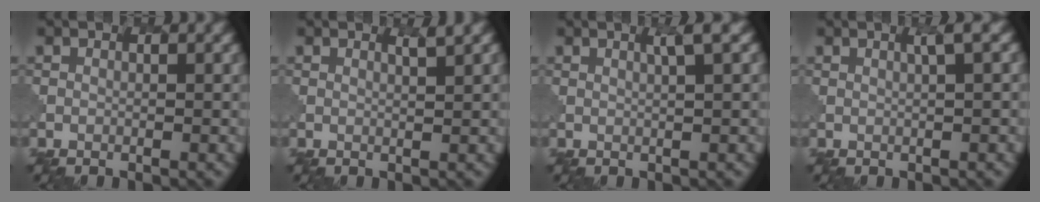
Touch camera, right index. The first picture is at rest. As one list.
[{"total": 1.2, "force": [1.0, 0.2, 0.7], "torque": [-0.005, -0.002, 0.014]}, {"total": 2.0, "force": [0.9, 0.3, 1.8], "torque": [-0.024, 0.005, 0.015]}, {"total": 2.2, "force": [0.7, 0.5, 2.0], "torque": [-0.022, 0.007, 0.010]}]